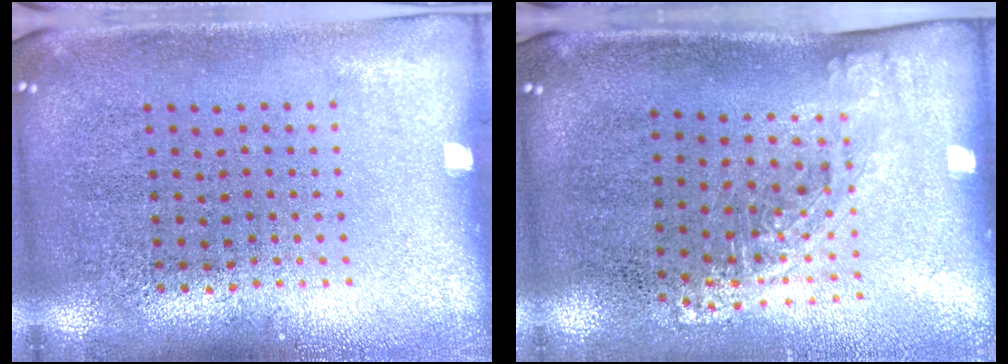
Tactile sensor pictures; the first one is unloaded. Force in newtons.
{"total": 1.3, "press": 1.0, "slide": 0.9}